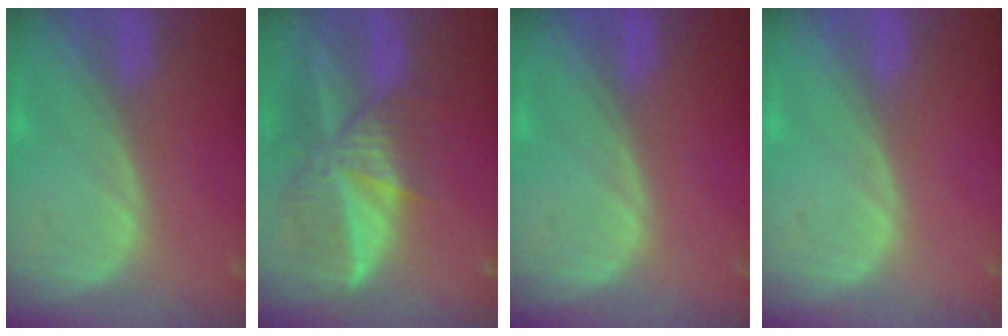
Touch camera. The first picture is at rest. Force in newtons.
{"total": 9.4, "press": 8.3, "slide": 4.6}
{"total": 0.0}
{"total": 0.0}